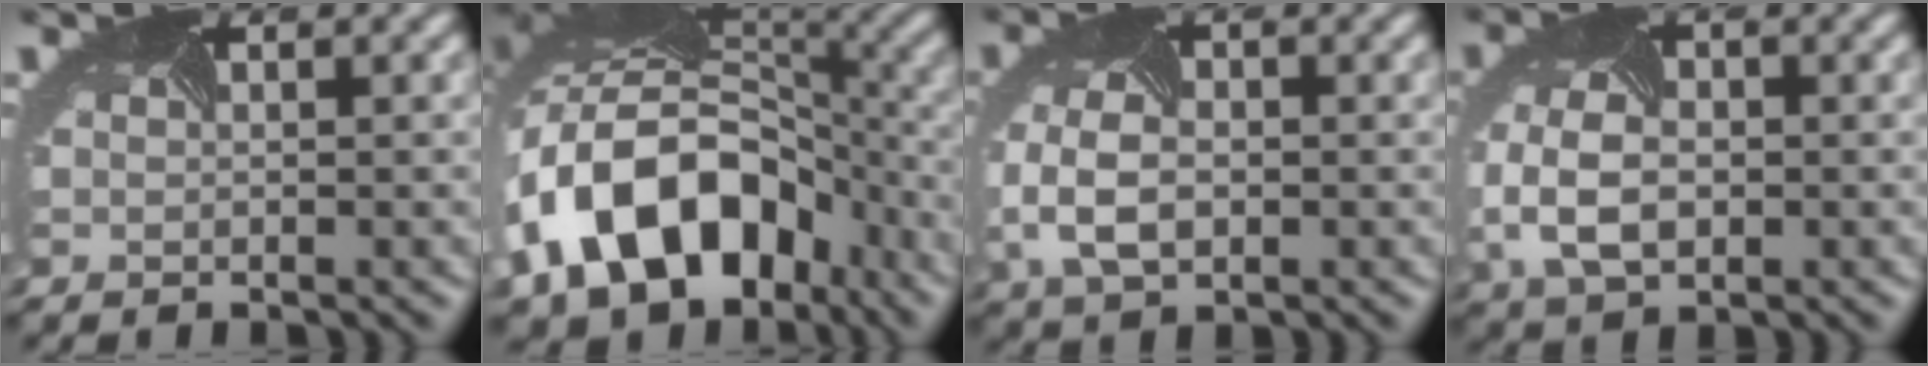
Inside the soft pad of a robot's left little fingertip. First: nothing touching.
{"total": 13.2, "force": [-5.9, 8.8, 7.9], "torque": [-0.159, 0.002, -0.103]}
{"total": 4.4, "force": [-1.1, 2.8, 3.2], "torque": [-0.091, -0.011, -0.014]}
{"total": 4.9, "force": [-1.2, 3.2, 3.5], "torque": [-0.095, -0.011, -0.016]}